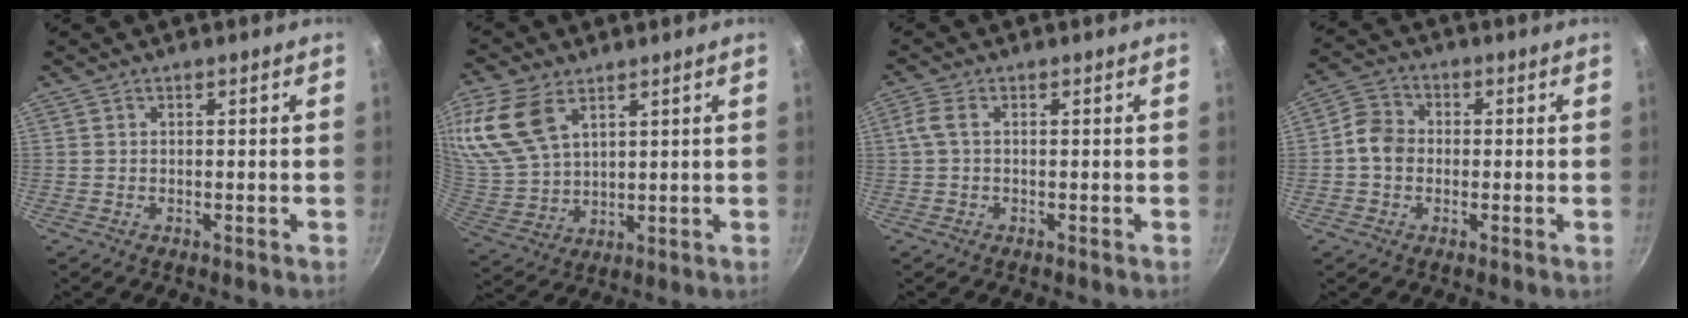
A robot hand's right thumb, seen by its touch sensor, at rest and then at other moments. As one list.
[{"total": 16.2, "force": [7.9, 9.9, 10.2], "torque": [-0.222, -0.002, 0.171]}, {"total": 2.7, "force": [0.0, 1.2, 2.4], "torque": [-0.064, 0.008, -0.002]}, {"total": 6.0, "force": [-0.7, 5.0, 3.2], "torque": [-0.037, 0.015, -0.028]}]